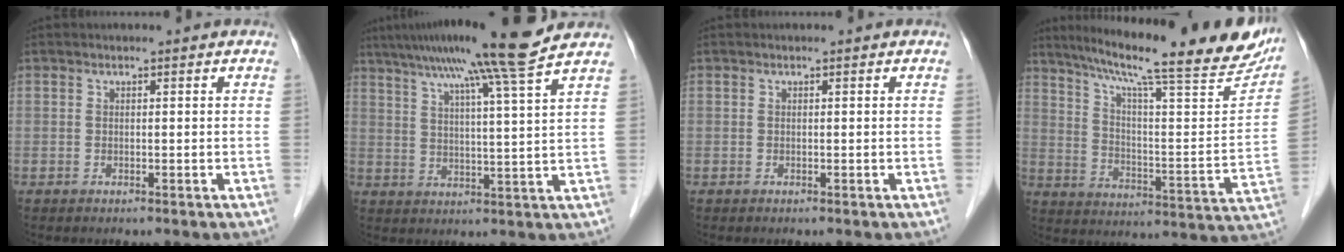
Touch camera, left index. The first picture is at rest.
{"total": 15.1, "force": [12.0, -2.3, 8.9], "torque": [-0.147, 0.003, 0.168]}
{"total": 0.0}
{"total": 27.1, "force": [22.1, 3.0, 15.4], "torque": [-0.240, -0.029, 0.296]}